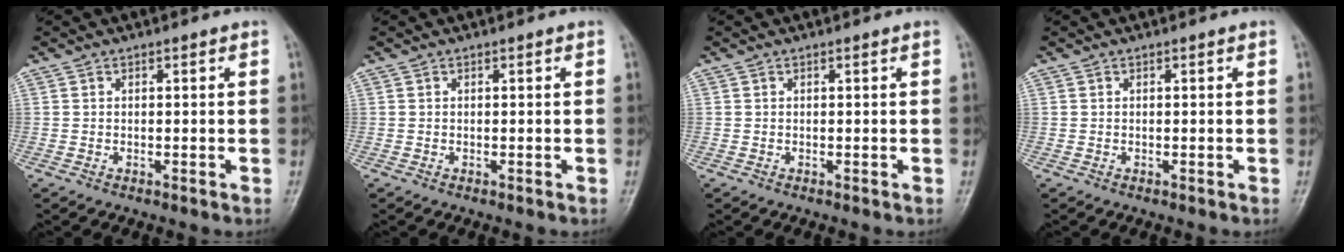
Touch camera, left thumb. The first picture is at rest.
{"total": 0.0}
{"total": 0.0}
{"total": 0.0}